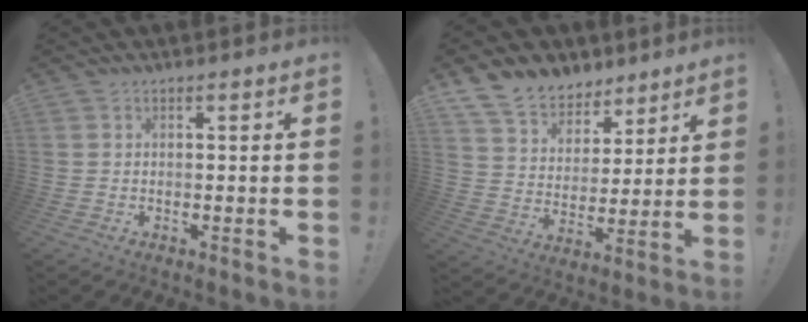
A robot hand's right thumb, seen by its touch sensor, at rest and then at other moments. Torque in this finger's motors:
{"motor_torque": [-0.05, 0.38, 0.26, 0.21, 0.02]}